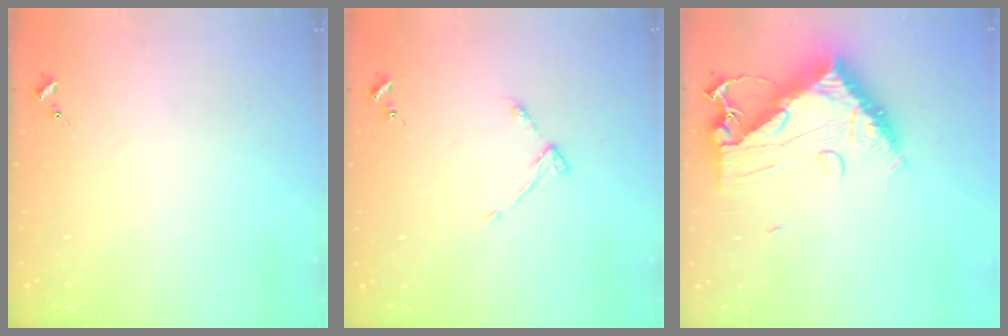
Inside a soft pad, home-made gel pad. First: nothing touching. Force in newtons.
{"total": 3.9, "press": 3.9, "slide": 0.6}
{"total": 15.7, "press": 15.6, "slide": 1.5}